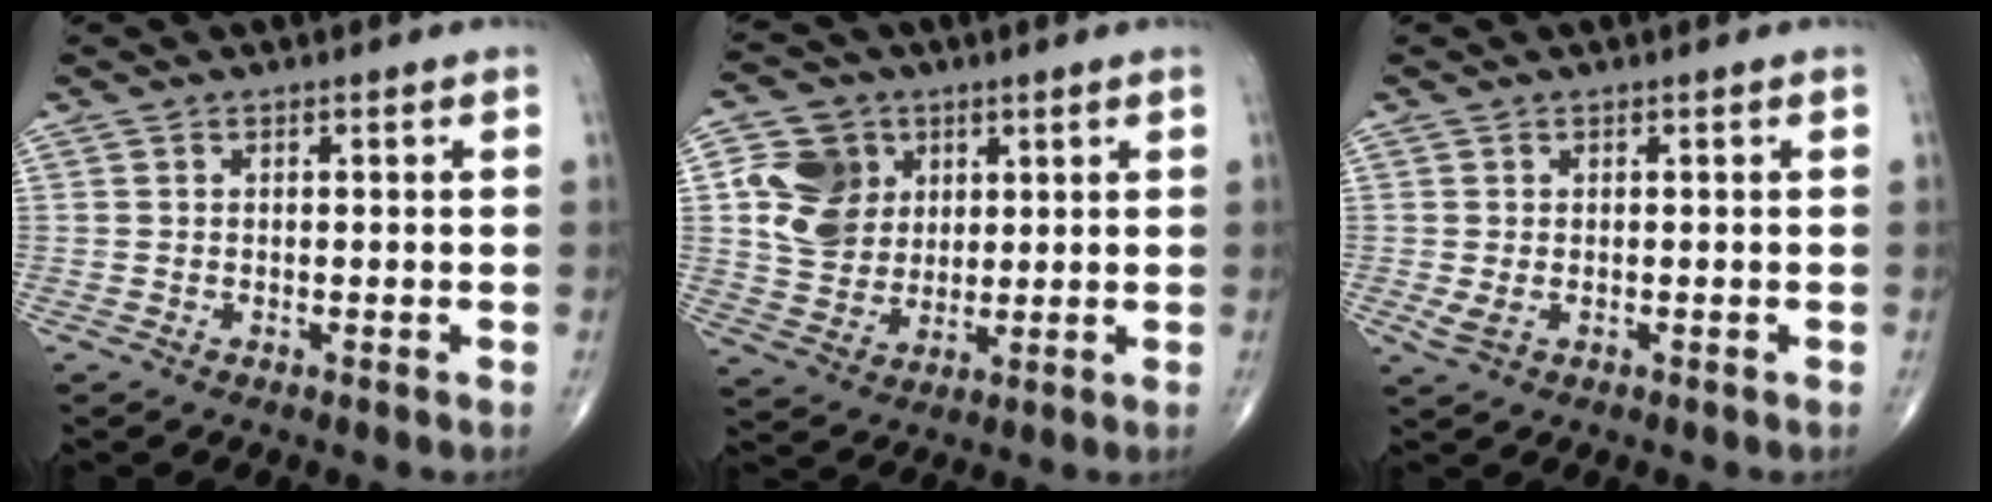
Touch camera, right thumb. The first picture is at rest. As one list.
[{"total": 11.1, "force": [3.2, 9.4, 5.0], "torque": [-0.058, -0.007, 0.063]}, {"total": 1.9, "force": [-0.2, 1.1, 1.6], "torque": [-0.036, -0.004, 0.001]}]